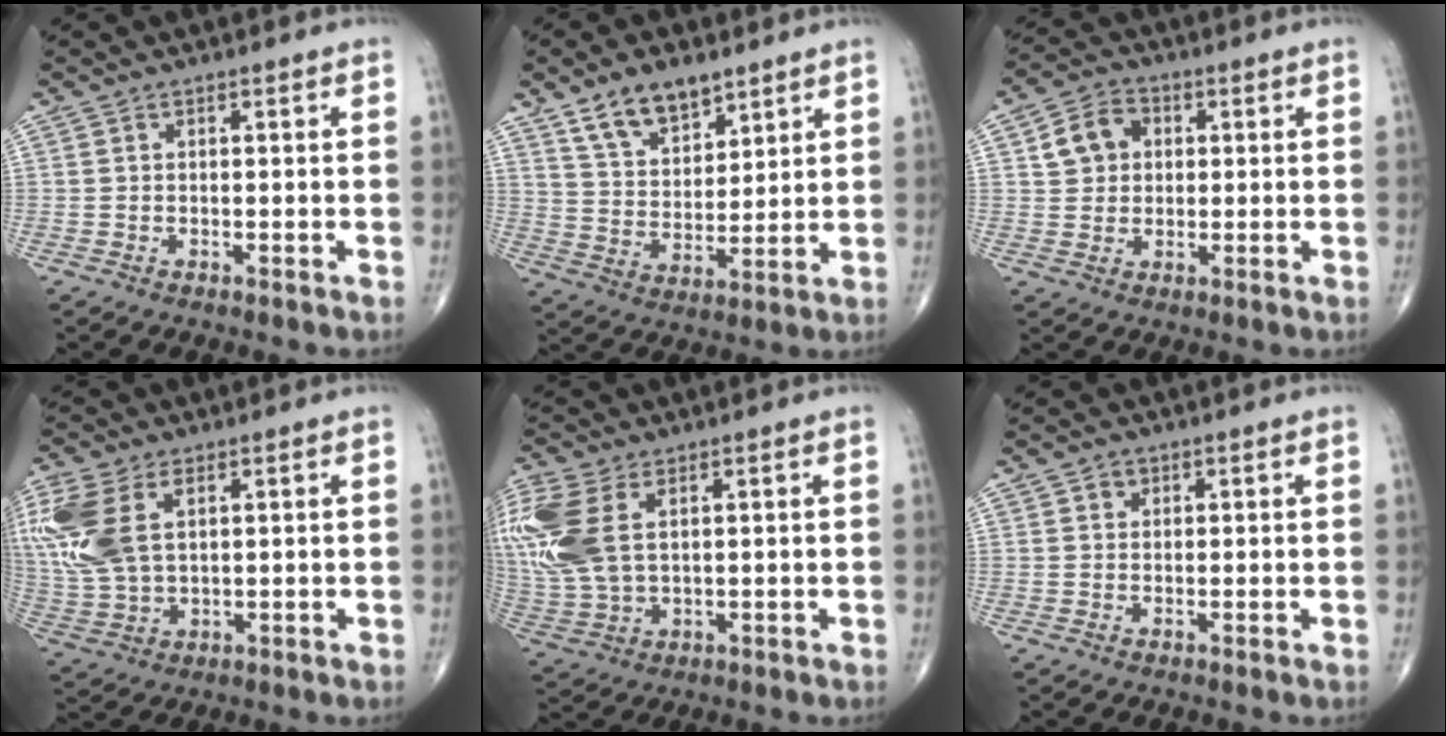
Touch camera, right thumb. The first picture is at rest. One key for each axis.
{"total": 11.1, "fx": 7.3, "fy": 5.8, "fz": 5.9, "tx": -0.076, "ty": -0.041, "tz": 0.139}
{"total": 7.0, "fx": 1.6, "fy": 5.8, "fz": 3.6, "tx": -0.043, "ty": 0.006, "tz": 0.021}
{"total": 16.0, "fx": 4.9, "fy": 9.4, "fz": 11.9, "tx": -0.296, "ty": -0.004, "tz": 0.099}
{"total": 17.0, "fx": 4.6, "fy": 10.2, "fz": 12.8, "tx": -0.334, "ty": -0.002, "tz": 0.096}
{"total": 1.4, "fx": 0.6, "fy": 1.2, "fz": 0.4, "tx": 0.006, "ty": -0.001, "tz": 0.004}